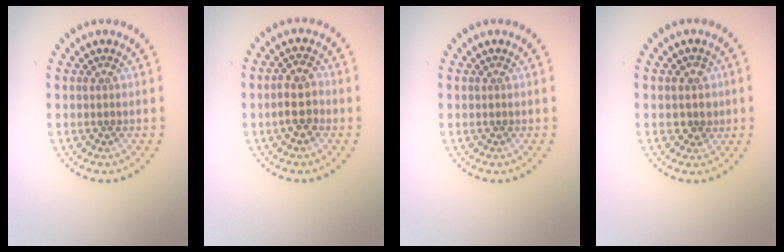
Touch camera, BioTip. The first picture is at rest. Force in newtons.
{"total": 2.6, "press": 2.4, "slide": 0.9}
{"total": 0.0}
{"total": 1.9, "press": 1.7, "slide": 0.8}